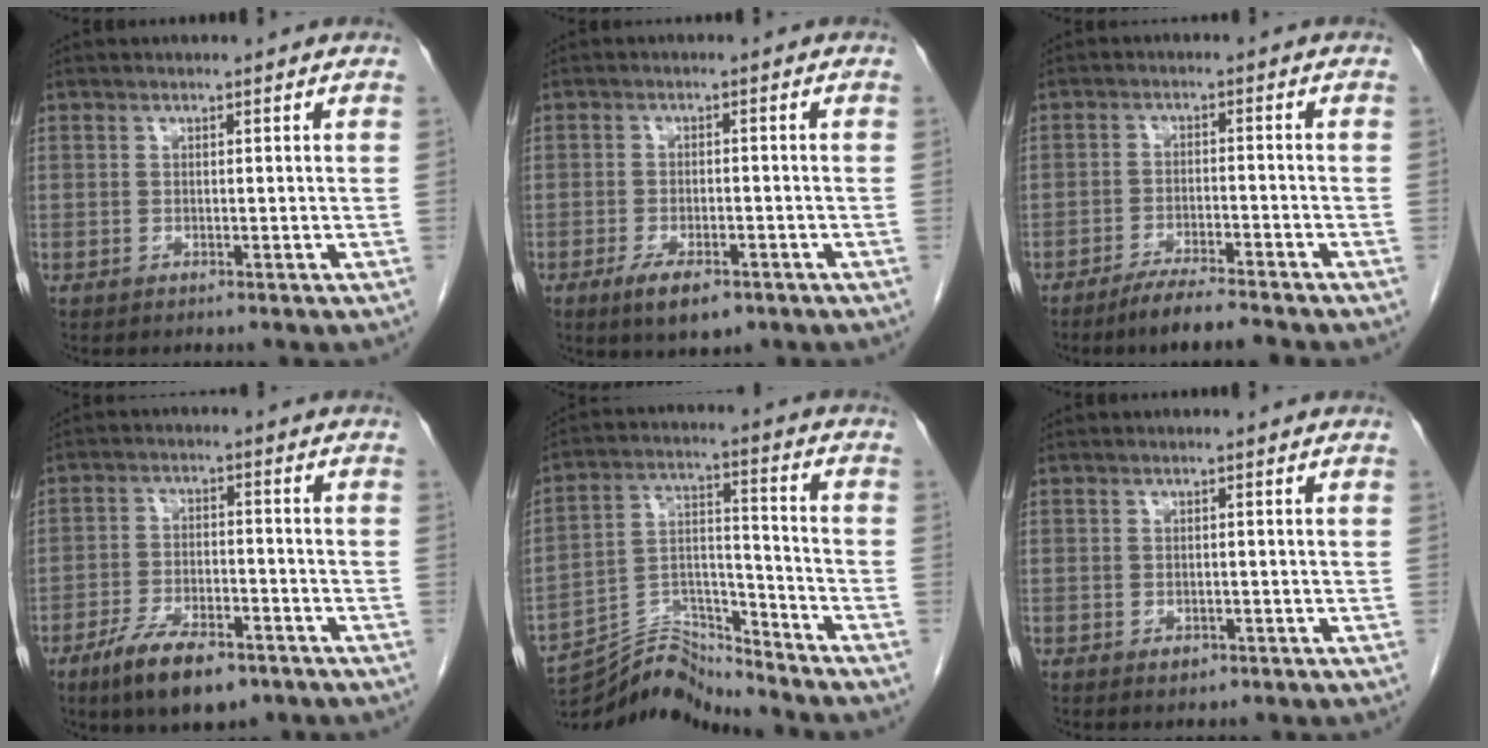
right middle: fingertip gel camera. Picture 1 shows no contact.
{"total": 5.4, "force": [-3.2, 2.0, 3.9], "torque": [-0.067, -0.006, -0.044]}
{"total": 5.7, "force": [-4.9, -0.2, 2.9], "torque": [-0.045, -0.016, -0.087]}
{"total": 9.7, "force": [-6.4, 3.4, 6.4], "torque": [-0.112, -0.008, -0.107]}
{"total": 11.5, "force": [-11.5, -0.2, 0.3], "torque": [-0.010, 0.039, -0.212]}
{"total": 1.2, "force": [-0.6, 0.8, 0.7], "torque": [-0.007, 0.002, -0.002]}